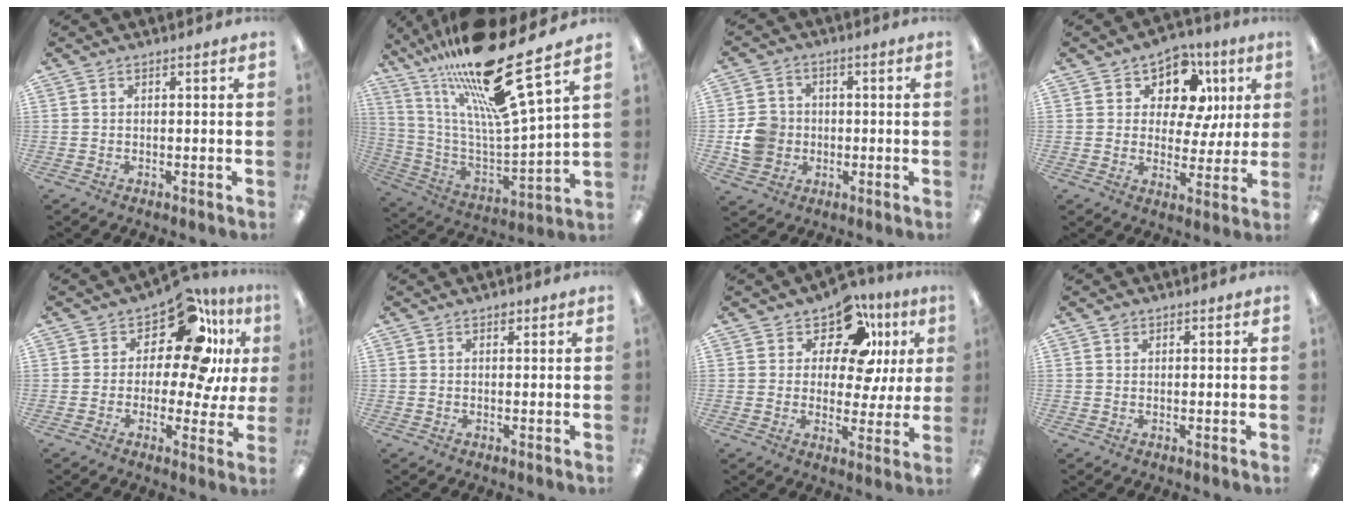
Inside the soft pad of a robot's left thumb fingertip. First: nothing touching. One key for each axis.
{"total": 24.5, "fx": 17.8, "fy": 3.5, "fz": 16.4, "tx": -0.301, "ty": -0.110, "tz": 0.282}
{"total": 8.2, "fx": -1.0, "fy": 7.6, "fz": 2.9, "tx": -0.059, "ty": 0.019, "tz": -0.012}
{"total": 11.0, "fx": 5.4, "fy": 7.7, "fz": 5.6, "tx": -0.094, "ty": -0.025, "tz": 0.101}
{"total": 15.2, "fx": 8.2, "fy": 6.8, "fz": 10.9, "tx": -0.168, "ty": -0.063, "tz": 0.137}
{"total": 1.0, "fx": 0.7, "fy": 0.6, "fz": 0.5, "tx": -0.002, "ty": -0.001, "tz": 0.011}
{"total": 13.0, "fx": 7.8, "fy": 6.7, "fz": 8.0, "tx": -0.132, "ty": -0.042, "tz": 0.138}
{"total": 1.2, "fx": 0.6, "fy": 0.9, "fz": 0.3, "tx": -0.008, "ty": 0.004, "tz": 0.012}